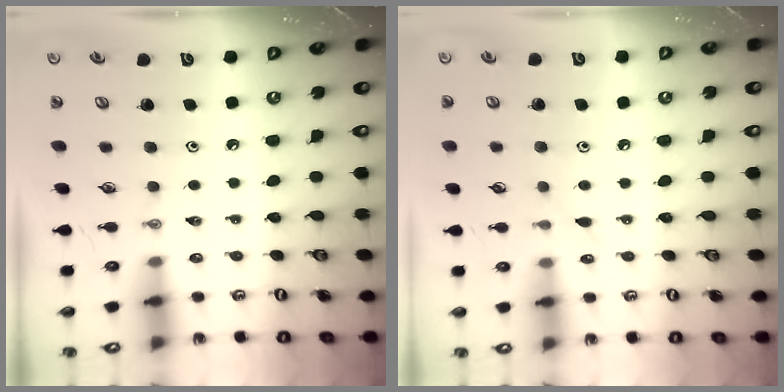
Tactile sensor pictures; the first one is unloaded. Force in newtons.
{"total": 6.0, "press": 5.9, "slide": 0.6}